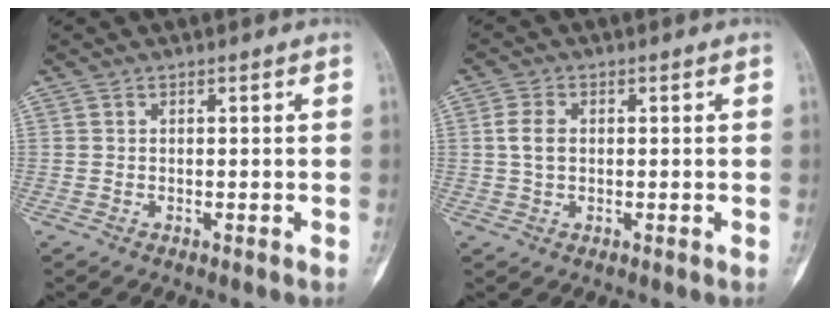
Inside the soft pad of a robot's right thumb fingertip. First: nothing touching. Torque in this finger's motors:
{"motor_torque": [0.39, 0.39, 0.74, 0.06, 0.25]}